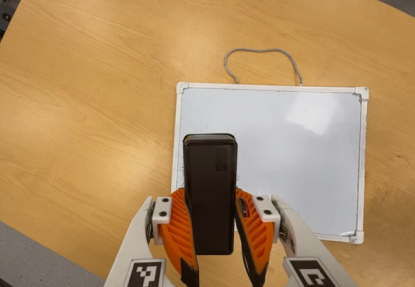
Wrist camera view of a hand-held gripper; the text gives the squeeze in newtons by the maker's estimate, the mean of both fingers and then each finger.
{"total": 11.4, "left": 9.3, "right": 13.4}